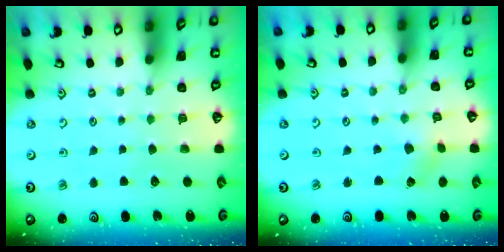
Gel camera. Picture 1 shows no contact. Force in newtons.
{"total": 1.4, "press": 1.4, "slide": 0.1}